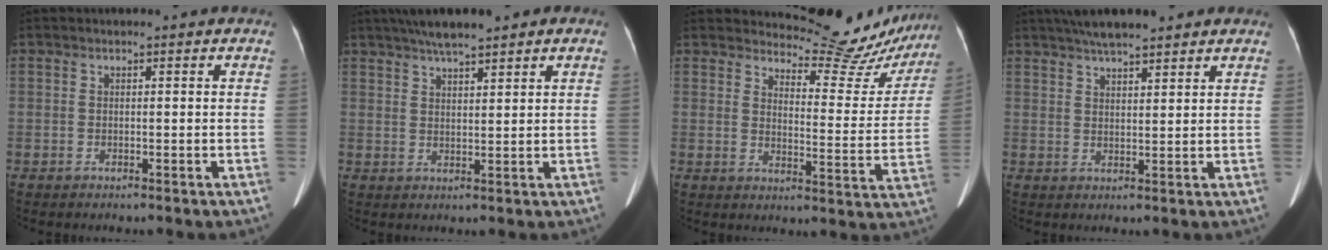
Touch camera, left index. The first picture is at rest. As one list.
[{"total": 7.3, "force": [5.7, 1.0, 4.4], "torque": [-0.070, 0.023, 0.093]}, {"total": 13.8, "force": [13.4, 3.0, 1.1], "torque": [0.003, -0.056, 0.149]}, {"total": 9.4, "force": [7.8, 1.7, 4.9], "torque": [-0.072, 0.028, 0.121]}]